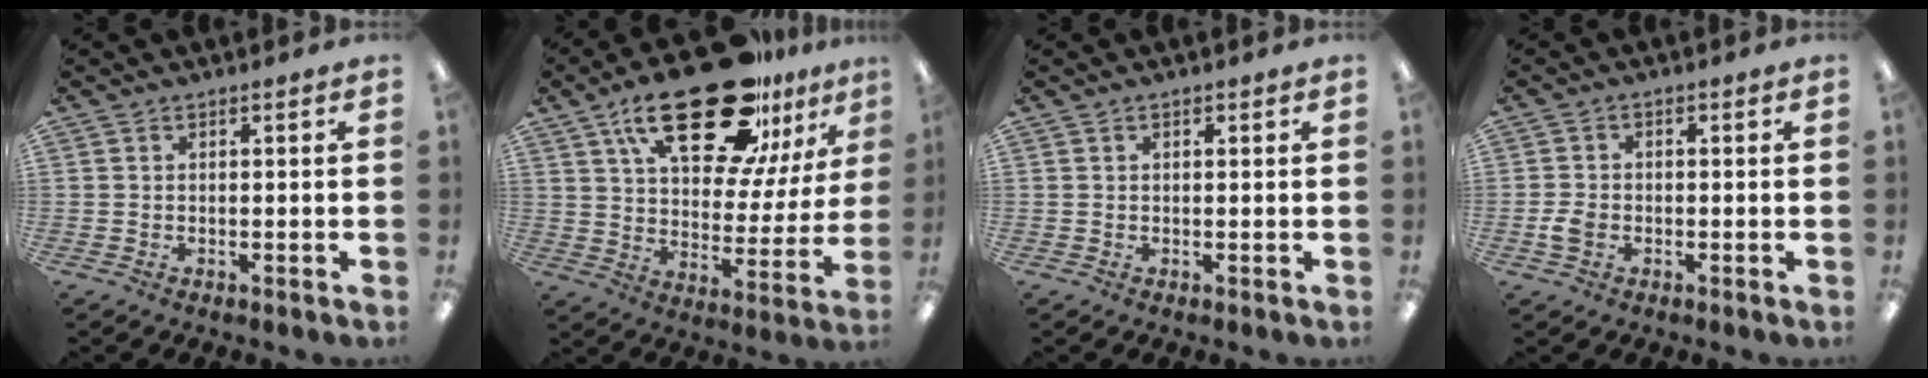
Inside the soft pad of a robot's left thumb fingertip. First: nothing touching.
{"total": 27.1, "force": [17.7, 11.1, 17.3], "torque": [-0.267, -0.098, 0.296]}
{"total": 0.7, "force": [0.3, 0.3, 0.4], "torque": [-0.009, 0.002, 0.006]}
{"total": 3.1, "force": [-1.2, 2.3, 1.7], "torque": [-0.036, 0.005, -0.022]}